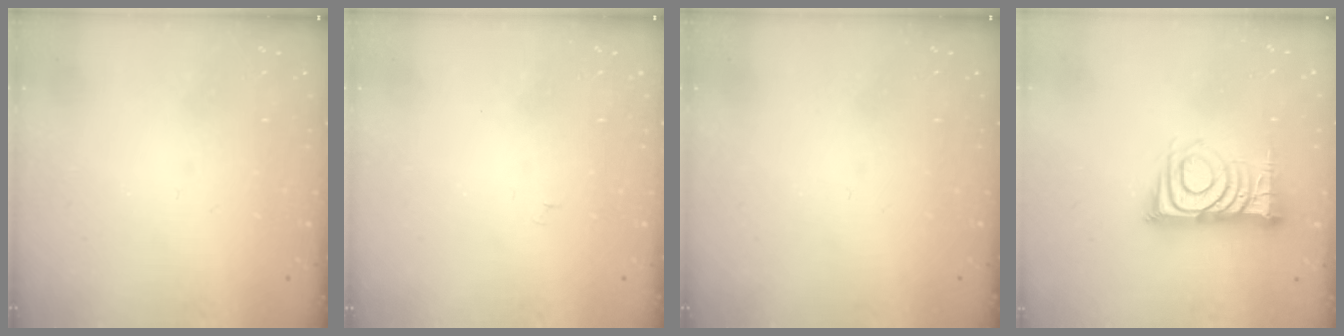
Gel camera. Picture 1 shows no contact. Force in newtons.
{"total": 3.7, "press": 3.7, "slide": 0.5}
{"total": 0.0}
{"total": 12.7, "press": 12.6, "slide": 0.9}